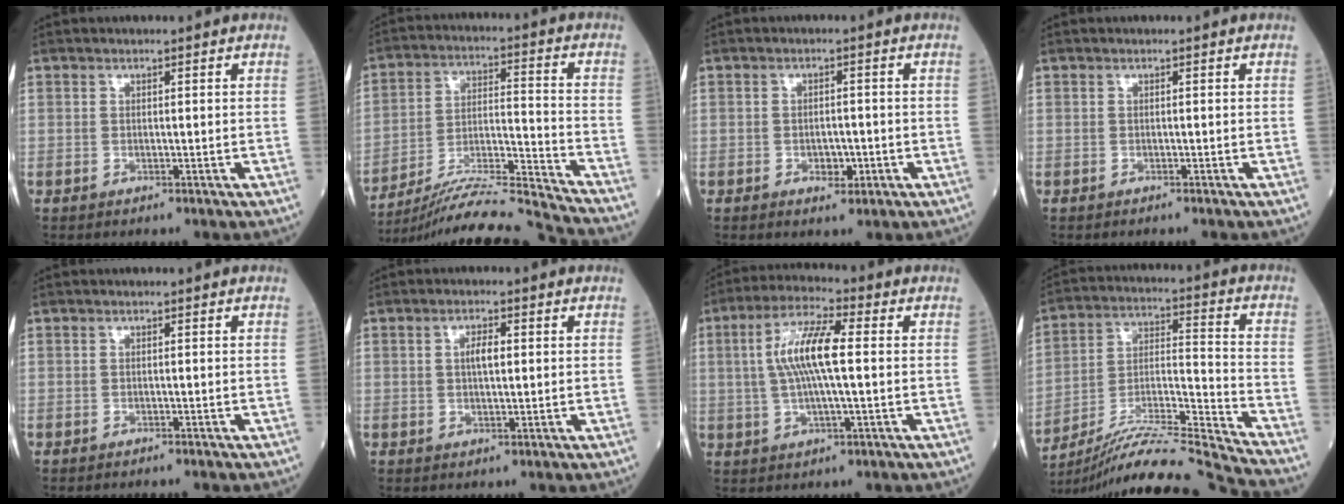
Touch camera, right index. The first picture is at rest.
{"total": 17.1, "force": [-16.3, -2.6, 4.4], "torque": [-0.074, 0.005, -0.274]}
{"total": 2.9, "force": [-1.0, 1.6, 2.2], "torque": [-0.031, 0.004, -0.010]}
{"total": 0.6, "force": [-0.5, 0.0, 0.1], "torque": [0.001, 0.000, -0.010]}
{"total": 0.9, "force": [-0.8, 0.0, 0.2], "torque": [-0.003, 0.000, -0.012]}
{"total": 2.8, "force": [0.5, 0.9, 2.6], "torque": [-0.049, 0.003, 0.009]}
{"total": 9.5, "force": [0.9, 1.6, 9.3], "torque": [-0.189, 0.013, 0.014]}
{"total": 20.7, "force": [-19.3, -3.0, 6.8], "torque": [-0.137, -0.012, -0.328]}